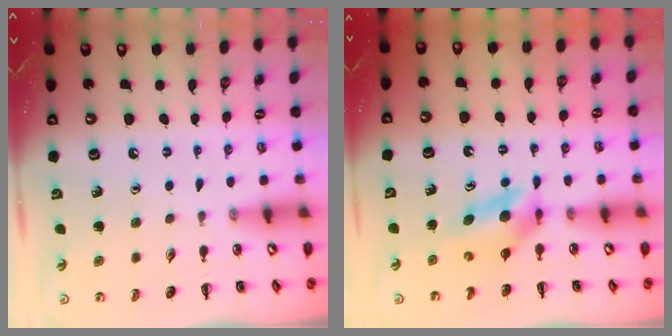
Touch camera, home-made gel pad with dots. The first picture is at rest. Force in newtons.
{"total": 4.5, "press": 4.4, "slide": 0.5}